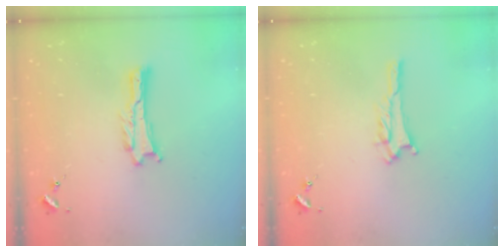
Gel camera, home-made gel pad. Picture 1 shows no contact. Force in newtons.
{"total": 2.8, "press": 2.8, "slide": 0.3}